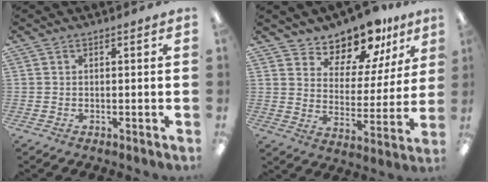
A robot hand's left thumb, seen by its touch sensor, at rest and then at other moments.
{"total": 12.0, "force": [10.9, 4.4, 2.7], "torque": [-0.049, -0.097, 0.198]}